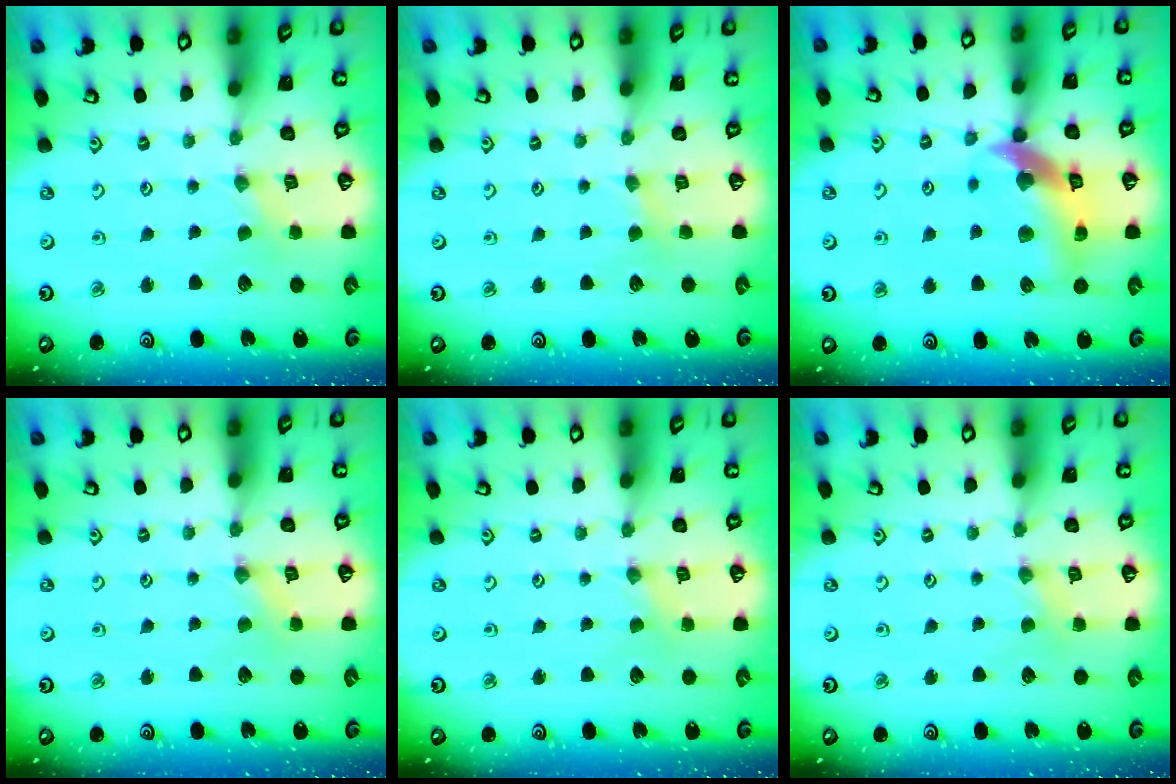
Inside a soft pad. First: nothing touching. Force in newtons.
{"total": 2.6, "press": 2.6, "slide": 0.4}
{"total": 14.3, "press": 14.2, "slide": 2.1}
{"total": 0.0}
{"total": 0.0}
{"total": 2.4, "press": 2.4, "slide": 0.4}